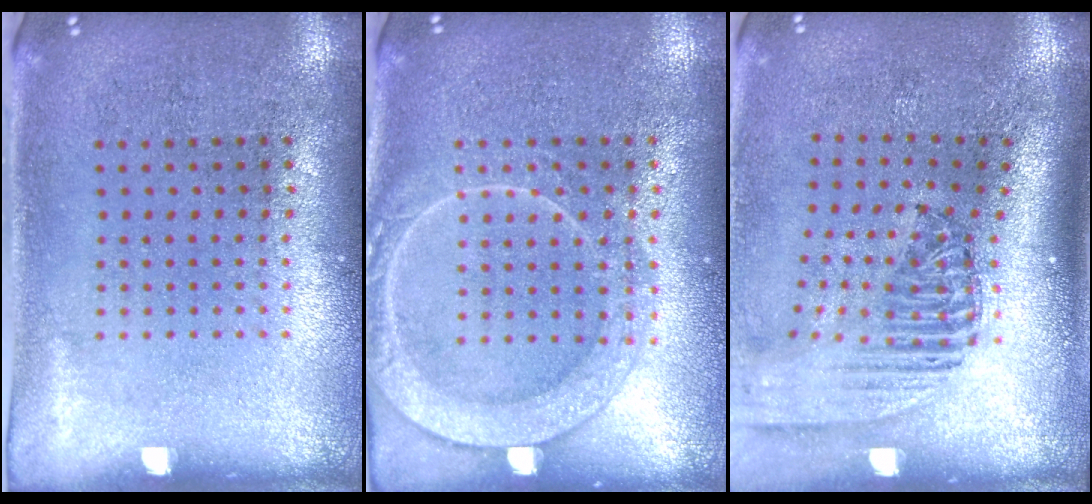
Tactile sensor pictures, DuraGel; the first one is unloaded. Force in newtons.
{"total": 3.0, "press": 2.9, "slide": 0.5}
{"total": 2.4, "press": 1.8, "slide": 1.6}